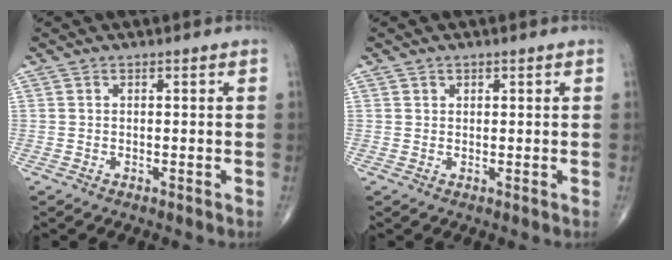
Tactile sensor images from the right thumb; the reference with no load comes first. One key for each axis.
{"total": 0.9, "fx": 0.5, "fy": 0.7, "fz": 0.1, "tx": 0.009, "ty": -0.003, "tz": 0.005}